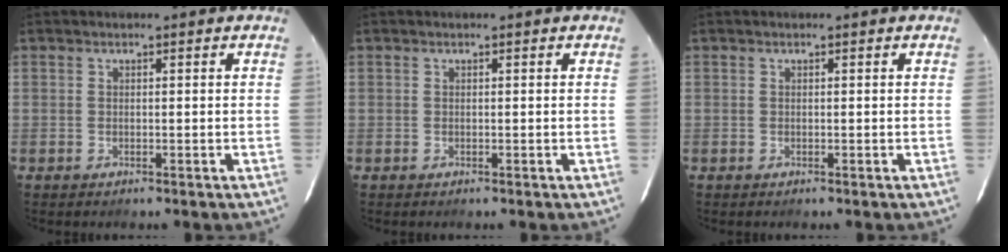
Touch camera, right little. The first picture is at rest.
{"total": 0.0}
{"total": 0.0}